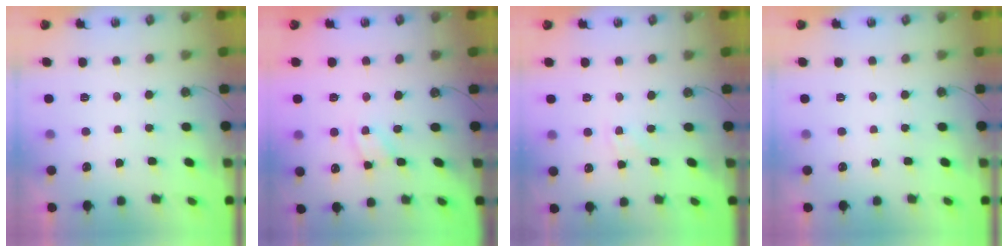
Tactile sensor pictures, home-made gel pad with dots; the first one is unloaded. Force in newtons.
{"total": 2.7, "press": 2.7, "slide": 0.4}
{"total": 3.3, "press": 3.3, "slide": 0.5}
{"total": 0.0}